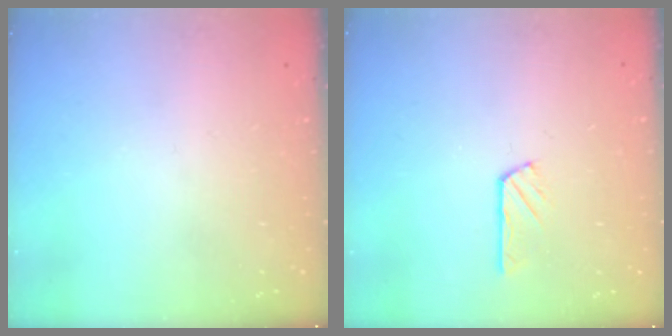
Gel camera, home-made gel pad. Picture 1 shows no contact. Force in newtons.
{"total": 3.6, "press": 3.5, "slide": 0.4}